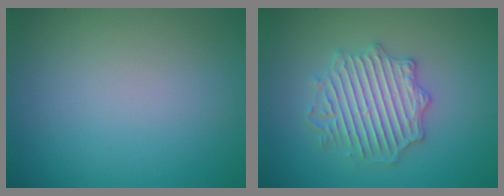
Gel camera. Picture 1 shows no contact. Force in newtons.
{"total": 4.1, "press": 4.1, "slide": 0.6}